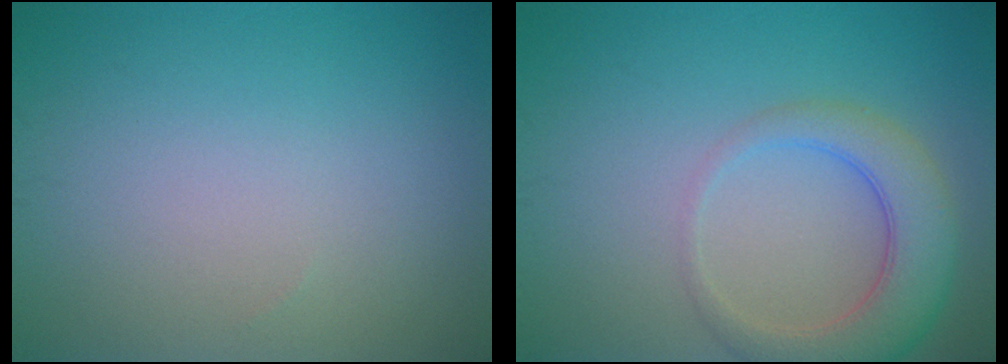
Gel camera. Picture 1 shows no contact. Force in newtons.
{"total": 5.0, "press": 4.9, "slide": 0.5}